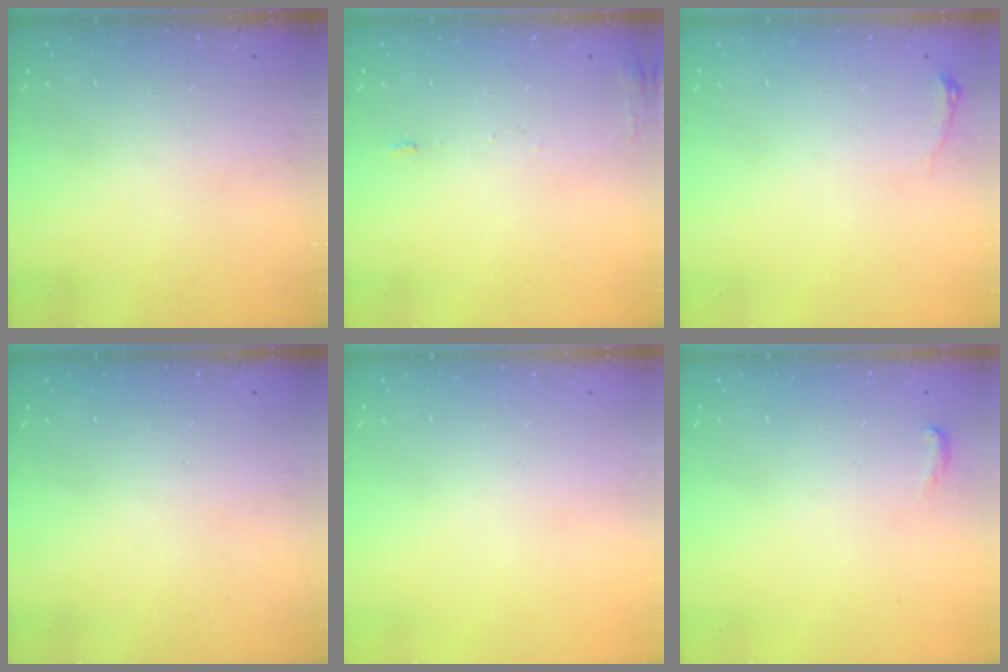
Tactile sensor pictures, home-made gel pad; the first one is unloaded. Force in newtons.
{"total": 5.0, "press": 4.9, "slide": 0.6}
{"total": 3.3, "press": 3.2, "slide": 1.0}
{"total": 0.0}
{"total": 0.0}
{"total": 4.1, "press": 3.8, "slide": 1.5}